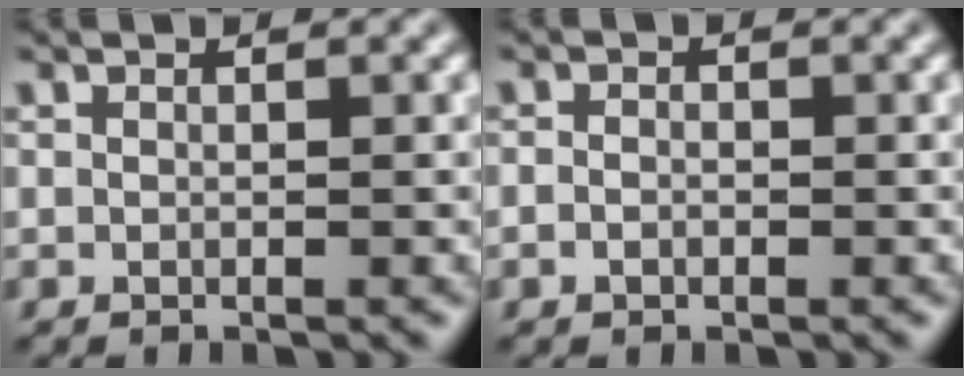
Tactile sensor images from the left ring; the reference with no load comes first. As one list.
[{"total": 0.9, "force": [-0.4, 0.7, 0.5], "torque": [-0.010, 0.000, -0.010]}]